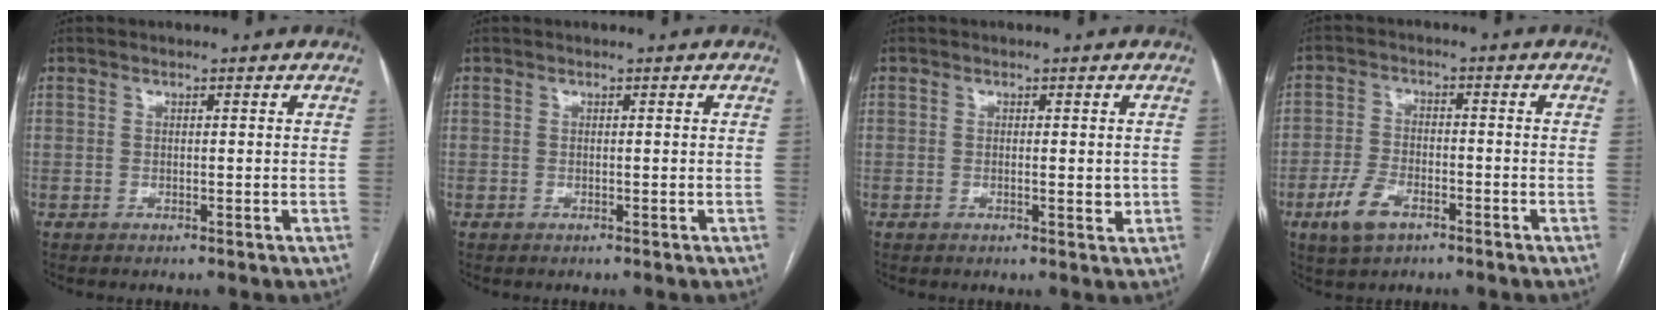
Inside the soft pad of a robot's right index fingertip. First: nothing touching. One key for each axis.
{"total": 0.0}
{"total": 2.1, "fx": -0.1, "fy": 0.5, "fz": 2.0, "tx": -0.033, "ty": -0.003, "tz": 0.000}
{"total": 6.3, "fx": -3.7, "fy": 3.2, "fz": 4.0, "tx": -0.090, "ty": -0.001, "tz": -0.068}